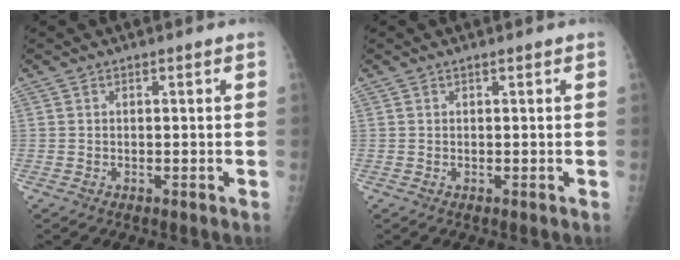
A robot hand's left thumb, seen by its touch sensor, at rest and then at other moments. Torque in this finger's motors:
{"motor_torque": [0.03, 0.03, -0.05, -0.04, 0.00]}